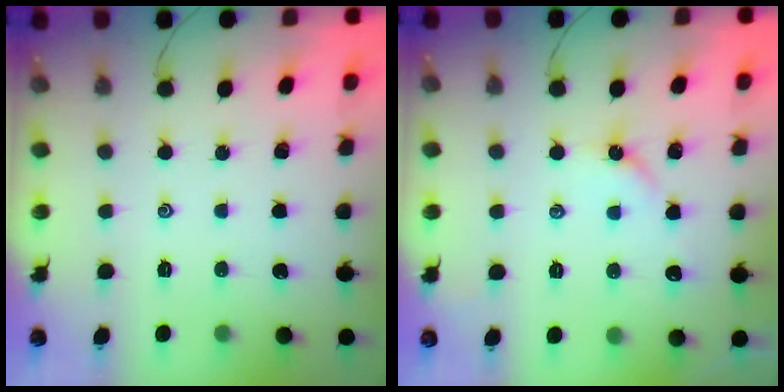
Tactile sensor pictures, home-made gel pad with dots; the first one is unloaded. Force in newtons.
{"total": 3.8, "press": 3.8, "slide": 0.5}